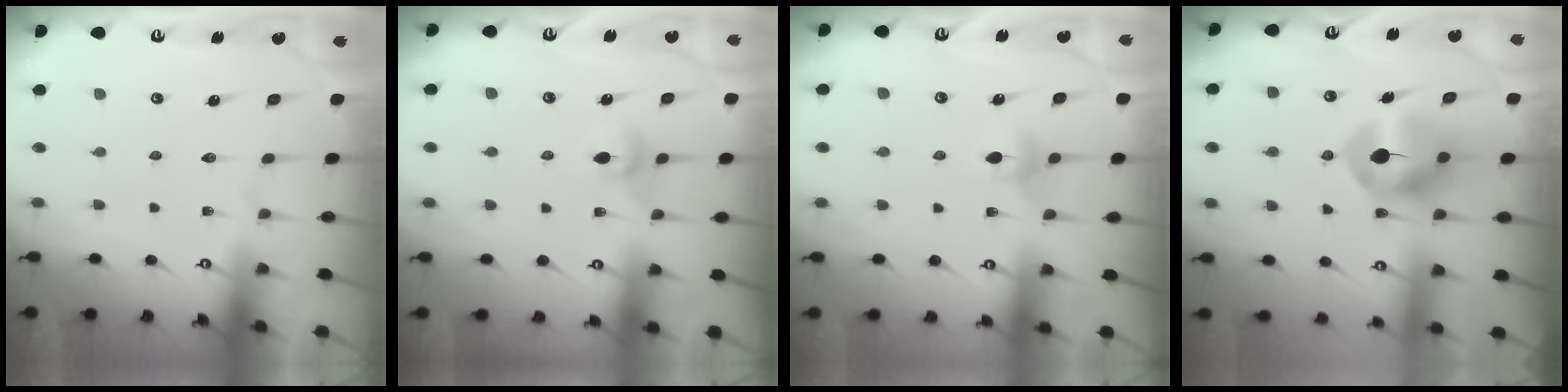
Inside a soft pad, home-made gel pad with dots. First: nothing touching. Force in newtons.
{"total": 4.9, "press": 4.9, "slide": 0.6}
{"total": 4.0, "press": 3.9, "slide": 0.8}
{"total": 8.9, "press": 8.9, "slide": 1.2}